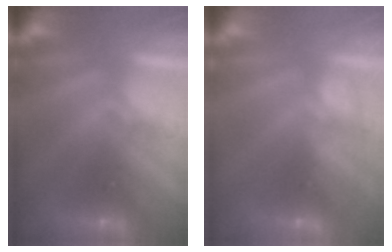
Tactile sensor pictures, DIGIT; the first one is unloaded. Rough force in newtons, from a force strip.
{"total": 2.0}